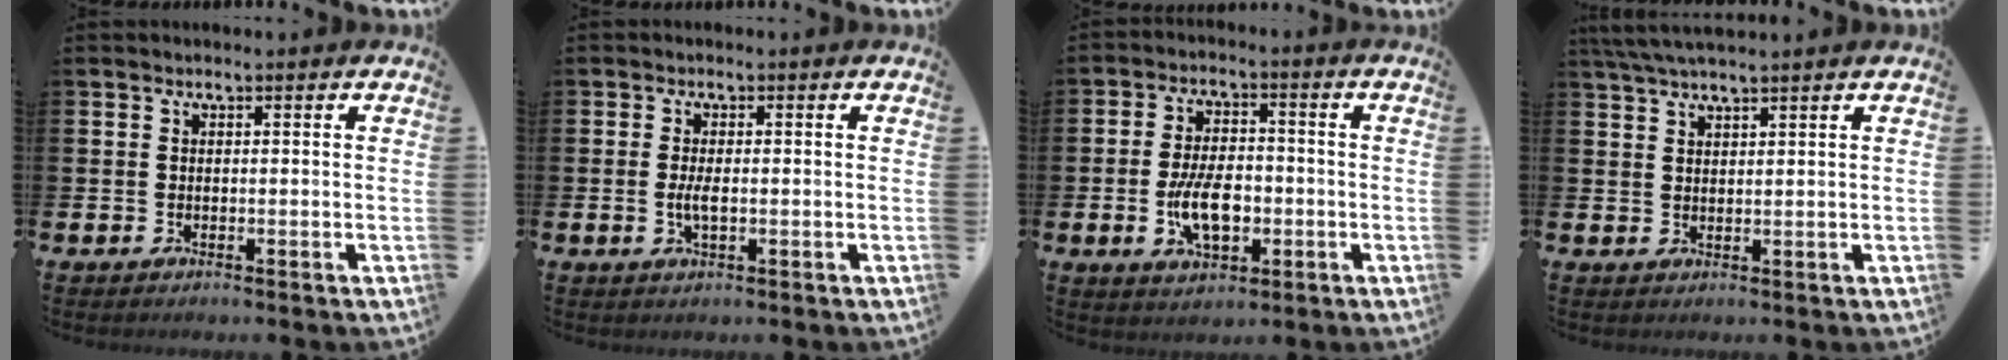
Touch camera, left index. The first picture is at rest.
{"total": 2.3, "force": [-0.2, 0.8, 2.2], "torque": [-0.036, -0.002, -0.005]}
{"total": 7.0, "force": [-1.6, 3.7, 5.7], "torque": [-0.098, 0.003, -0.032]}
{"total": 3.5, "force": [3.1, 0.0, 1.5], "torque": [-0.041, -0.002, 0.060]}